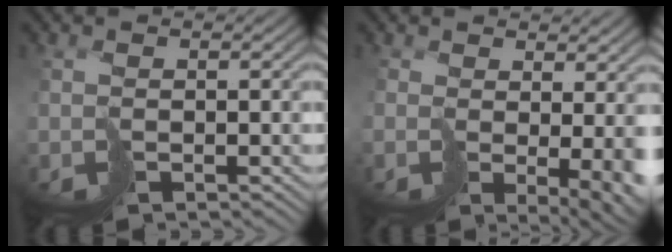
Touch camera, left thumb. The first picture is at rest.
{"total": 5.1, "force": [-0.1, 1.2, 5.0], "torque": [-0.077, -0.020, 0.011]}